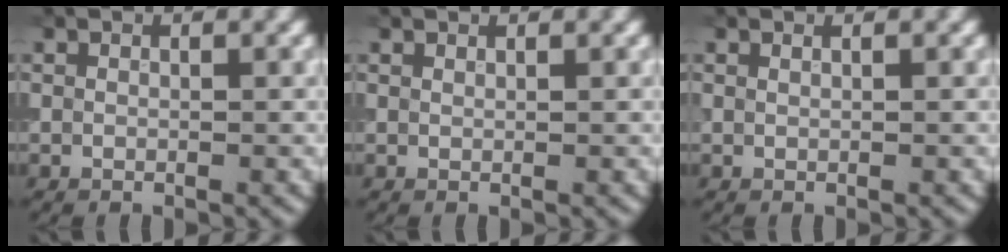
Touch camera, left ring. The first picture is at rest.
{"total": 0.5, "force": [0.5, 0.0, 0.1], "torque": [0.000, -0.002, 0.007]}
{"total": 0.6, "force": [0.4, 0.3, 0.3], "torque": [-0.001, -0.004, 0.002]}